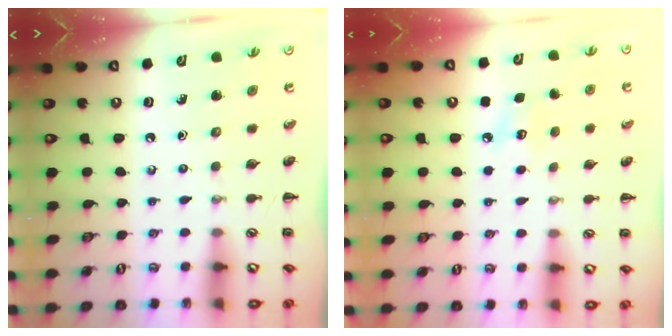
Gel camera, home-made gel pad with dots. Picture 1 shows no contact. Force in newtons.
{"total": 7.1, "press": 6.9, "slide": 1.8}